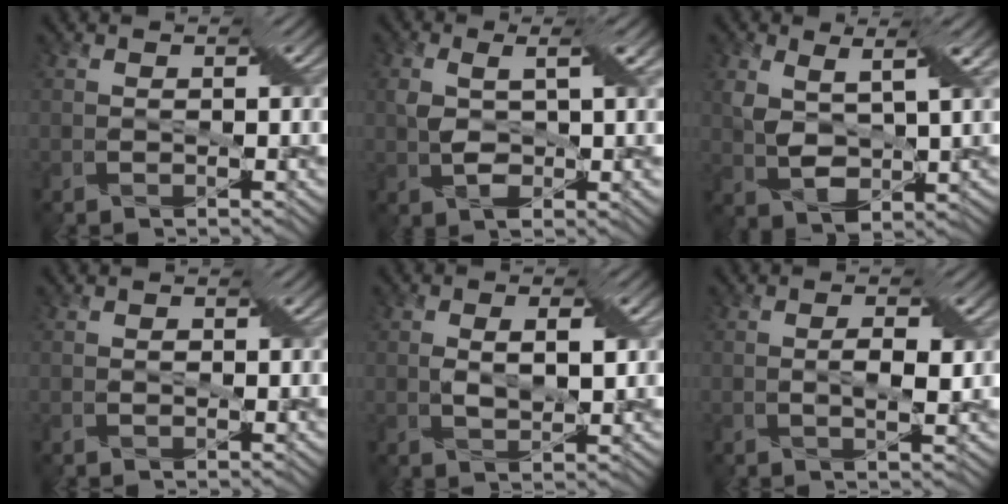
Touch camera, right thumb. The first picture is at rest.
{"total": 4.6, "force": [0.3, 1.8, 4.2], "torque": [-0.080, 0.001, 0.007]}
{"total": 5.0, "force": [1.8, 2.5, 3.9], "torque": [-0.091, -0.008, 0.037]}
{"total": 0.6, "force": [-0.1, 0.5, 0.3], "torque": [-0.003, -0.002, -0.001]}
{"total": 2.6, "force": [0.5, 1.2, 2.2], "torque": [-0.041, 0.001, 0.011]}
{"total": 1.8, "force": [0.1, 0.5, 1.7], "torque": [-0.030, 0.000, 0.002]}